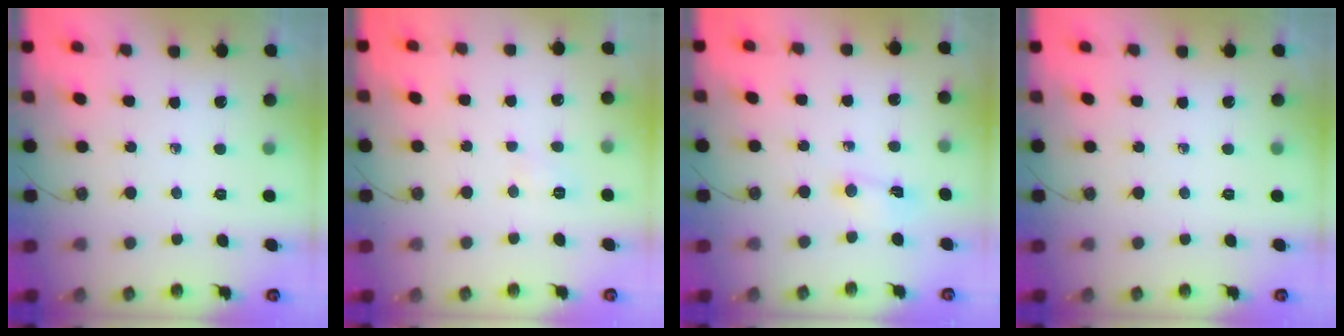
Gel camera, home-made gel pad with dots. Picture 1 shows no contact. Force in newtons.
{"total": 2.9, "press": 2.8, "slide": 0.7}
{"total": 2.7, "press": 2.7, "slide": 0.4}
{"total": 0.0}